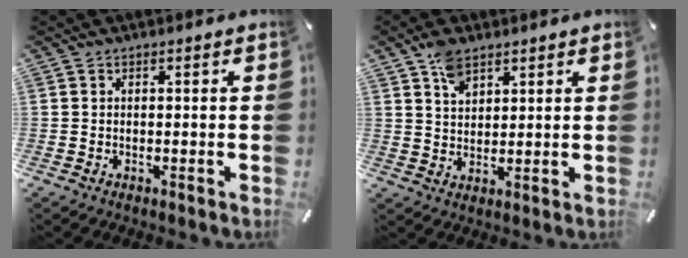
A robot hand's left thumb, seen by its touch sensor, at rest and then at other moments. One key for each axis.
{"total": 6.0, "fx": 3.7, "fy": 3.7, "fz": 2.8, "tx": -0.050, "ty": -0.005, "tz": 0.069}